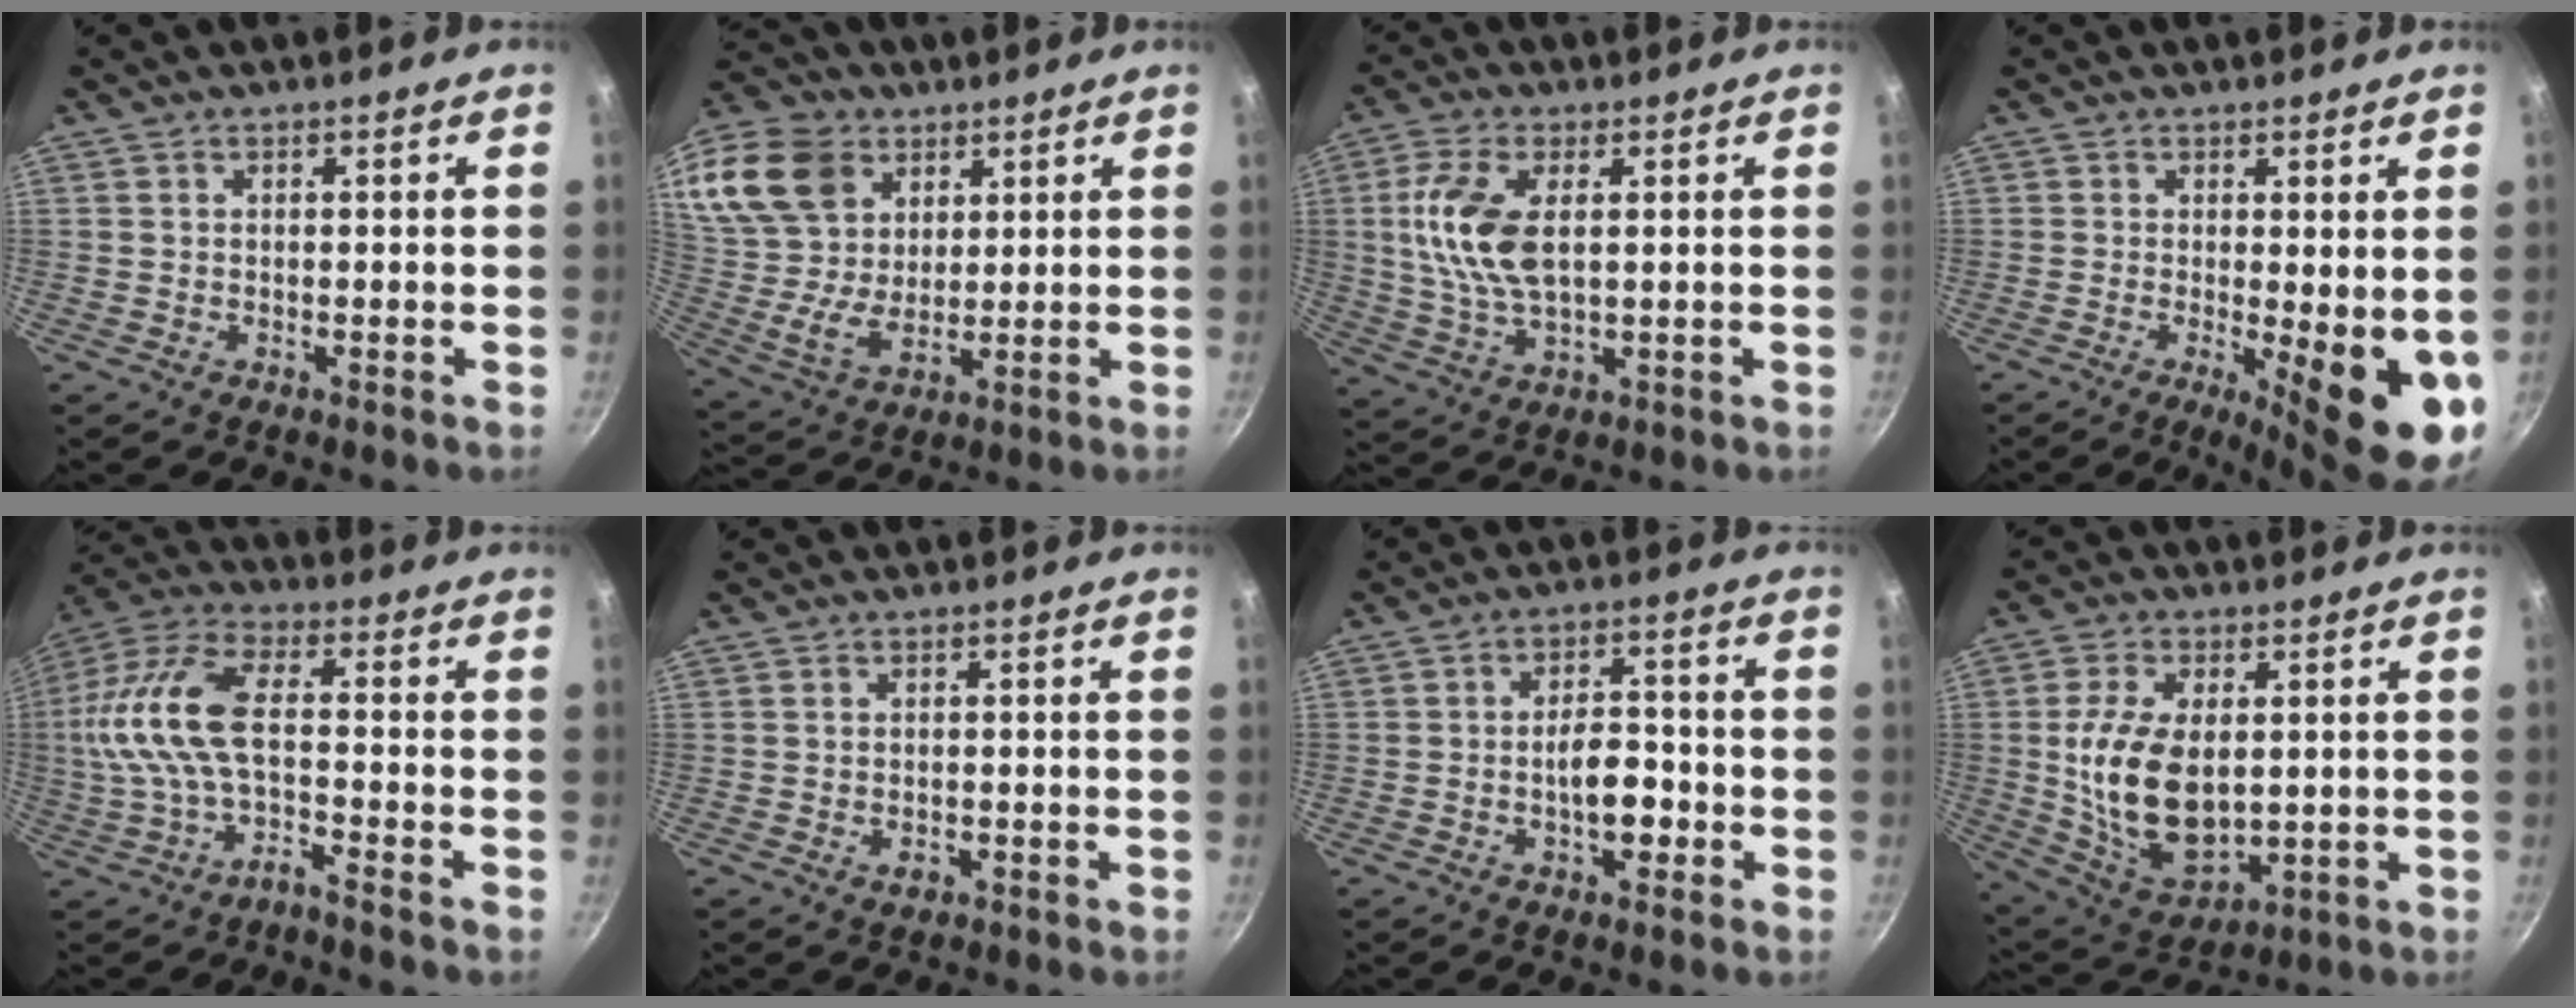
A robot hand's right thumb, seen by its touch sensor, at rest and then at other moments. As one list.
[{"total": 21.8, "force": [10.8, 15.3, 11.2], "torque": [-0.235, -0.009, 0.209]}, {"total": 11.4, "force": [1.9, 5.8, 9.6], "torque": [-0.193, 0.000, 0.038]}, {"total": 11.1, "force": [-1.5, 3.2, 10.5], "torque": [-0.120, -0.017, -0.010]}, {"total": 14.6, "force": [-5.1, 6.5, 12.0], "torque": [-0.223, 0.060, -0.110]}, {"total": 1.6, "force": [-0.6, 1.1, 1.0], "torque": [-0.015, 0.000, -0.009]}, {"total": 7.1, "force": [-2.0, 3.8, 5.7], "torque": [-0.061, 0.024, -0.033]}, {"total": 16.3, "force": [1.2, 9.6, 13.1], "torque": [-0.223, -0.017, 0.038]}]